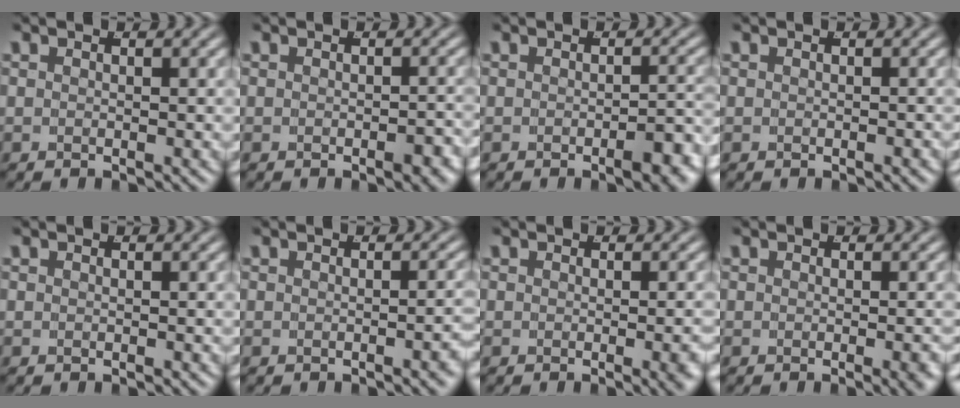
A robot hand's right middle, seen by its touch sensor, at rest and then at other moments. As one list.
[{"total": 1.4, "force": [-1.0, 0.3, 0.9], "torque": [-0.015, 0.000, -0.016]}, {"total": 2.6, "force": [-1.6, 0.5, 2.0], "torque": [-0.023, 0.002, -0.027]}, {"total": 0.0}, {"total": 0.0}, {"total": 1.0, "force": [-0.7, -0.2, 0.7], "torque": [-0.008, 0.009, -0.014]}, {"total": 1.4, "force": [-0.5, -0.2, 1.3], "torque": [-0.014, 0.005, -0.011]}, {"total": 1.2, "force": [-0.5, -0.1, 1.0], "torque": [-0.013, 0.004, -0.010]}]